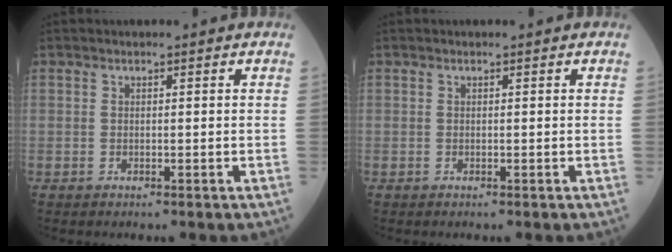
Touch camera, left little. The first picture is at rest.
{"total": 0.0}